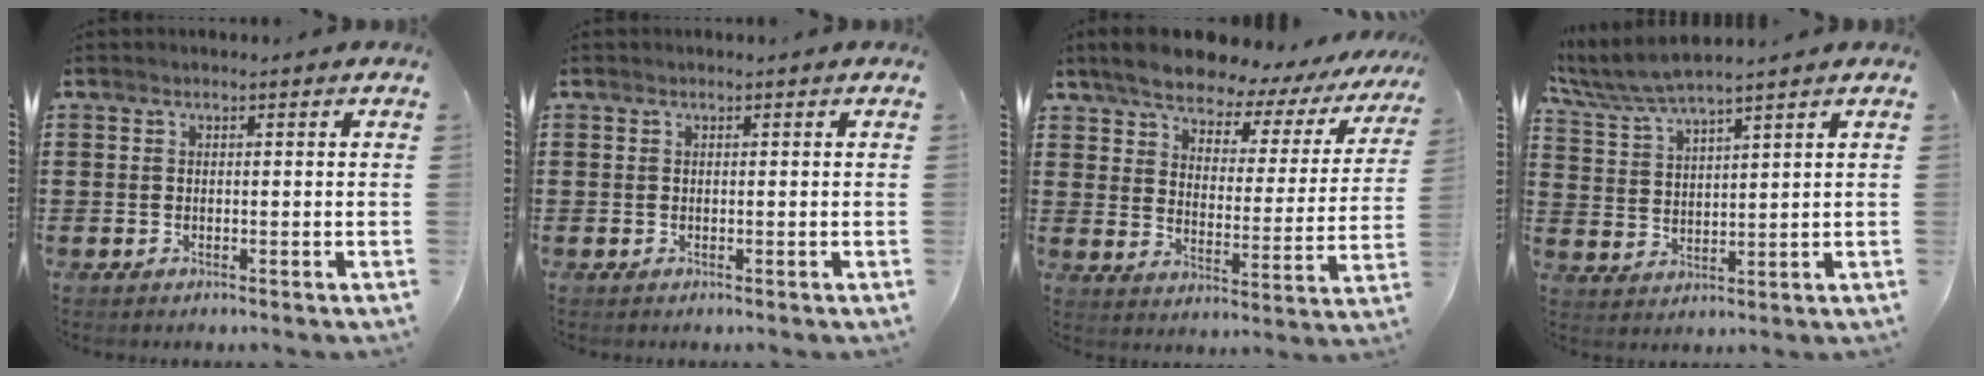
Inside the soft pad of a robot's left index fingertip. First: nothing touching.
{"total": 0.0}
{"total": 6.8, "force": [6.3, 1.7, 2.0], "torque": [-0.073, -0.036, 0.107]}
{"total": 5.3, "force": [4.8, 0.1, 2.1], "torque": [-0.059, -0.024, 0.084]}